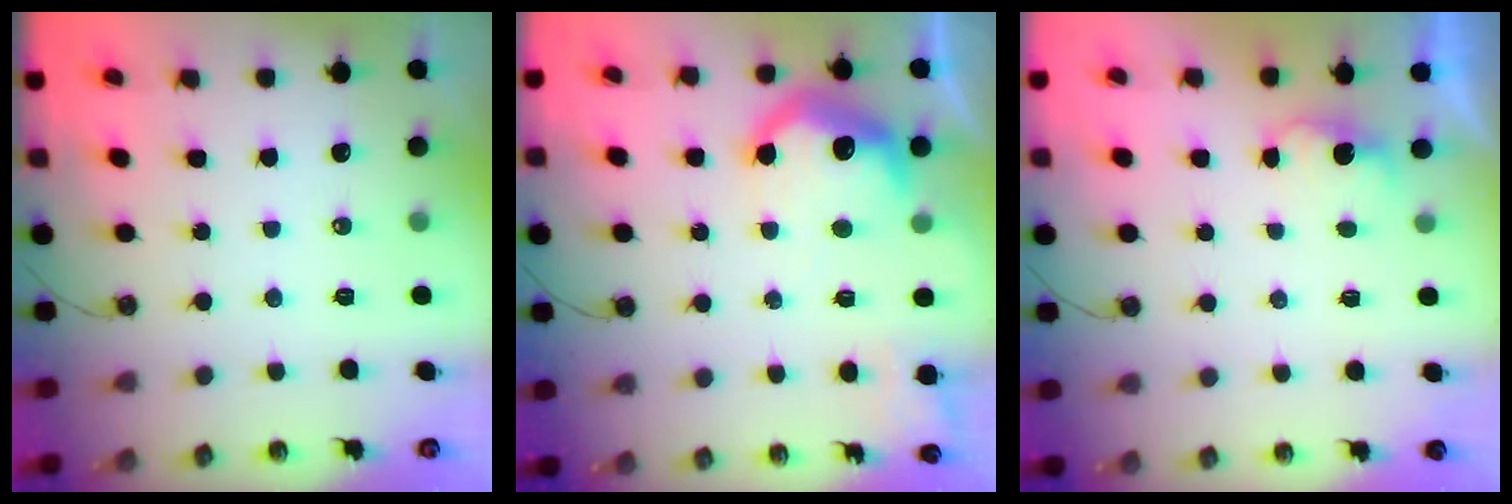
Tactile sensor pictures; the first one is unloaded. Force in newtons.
{"total": 13.8, "press": 13.7, "slide": 0.8}
{"total": 2.2, "press": 2.0, "slide": 0.9}